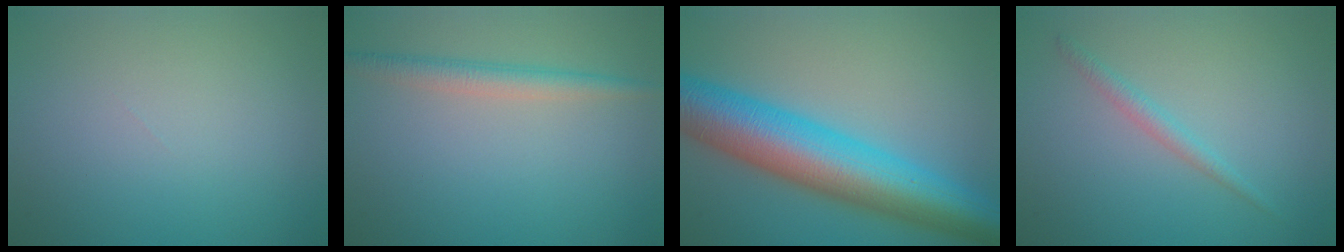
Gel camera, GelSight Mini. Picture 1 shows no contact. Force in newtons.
{"total": 2.6, "press": 2.6, "slide": 0.1}
{"total": 11.6, "press": 11.6, "slide": 0.1}
{"total": 1.4, "press": 1.4, "slide": 0.1}